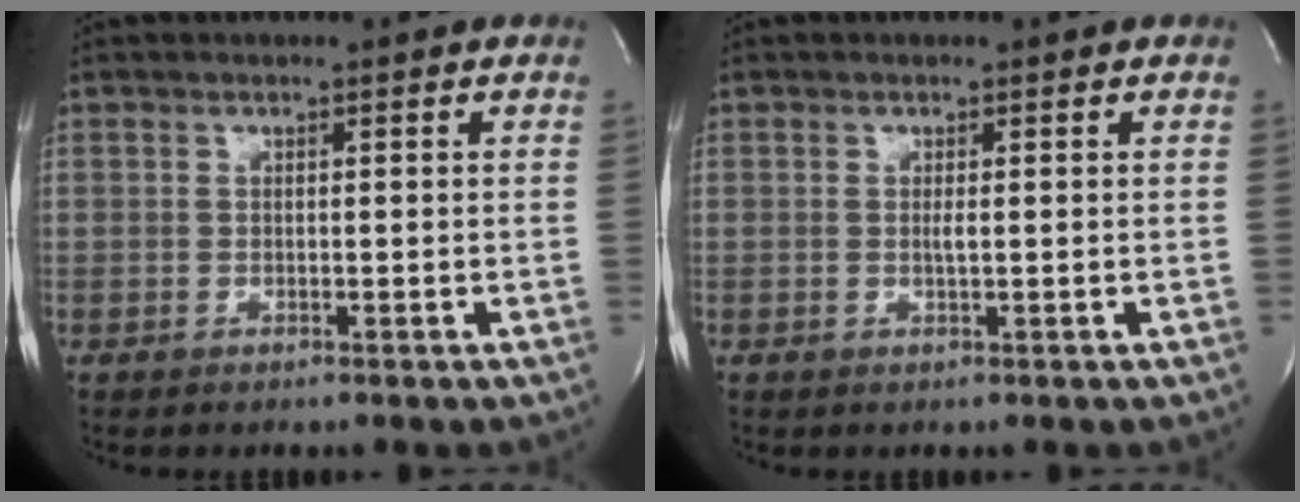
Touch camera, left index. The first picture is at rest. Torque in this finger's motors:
{"motor_torque": [0.21, 0.21, 0.06, 0.04]}